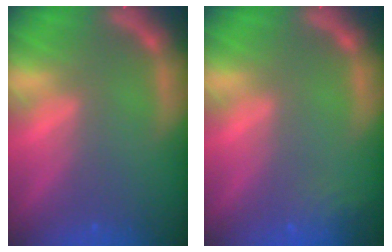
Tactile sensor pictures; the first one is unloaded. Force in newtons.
{"total": 3.0}